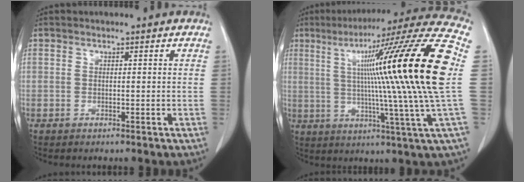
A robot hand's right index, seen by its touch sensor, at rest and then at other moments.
{"total": 26.6, "force": [4.4, -1.9, 26.2], "torque": [-0.346, 0.020, 0.052]}